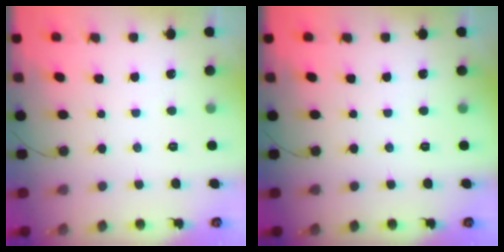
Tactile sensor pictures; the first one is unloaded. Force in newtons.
{"total": 0.0}